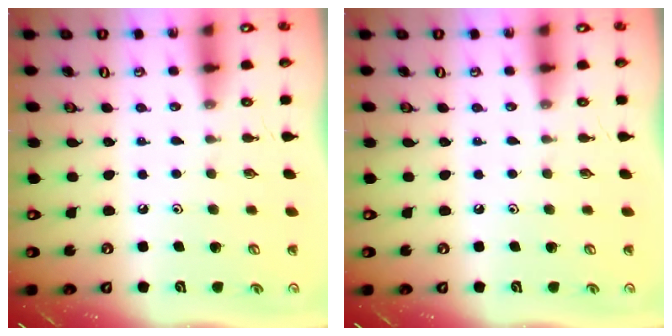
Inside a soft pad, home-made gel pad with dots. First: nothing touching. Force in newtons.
{"total": 0.0}